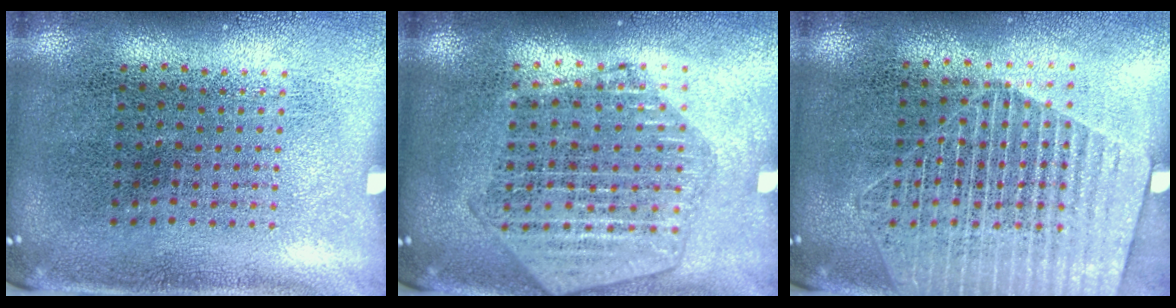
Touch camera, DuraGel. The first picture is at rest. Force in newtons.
{"total": 2.0, "press": 1.8, "slide": 0.8}
{"total": 1.7, "press": 1.6, "slide": 0.7}